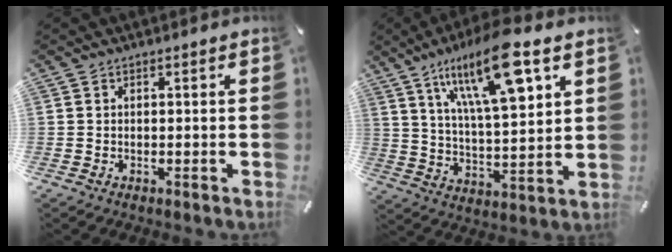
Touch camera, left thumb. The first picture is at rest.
{"total": 19.7, "force": [10.9, 6.5, 15.1], "torque": [-0.270, -0.042, 0.171]}